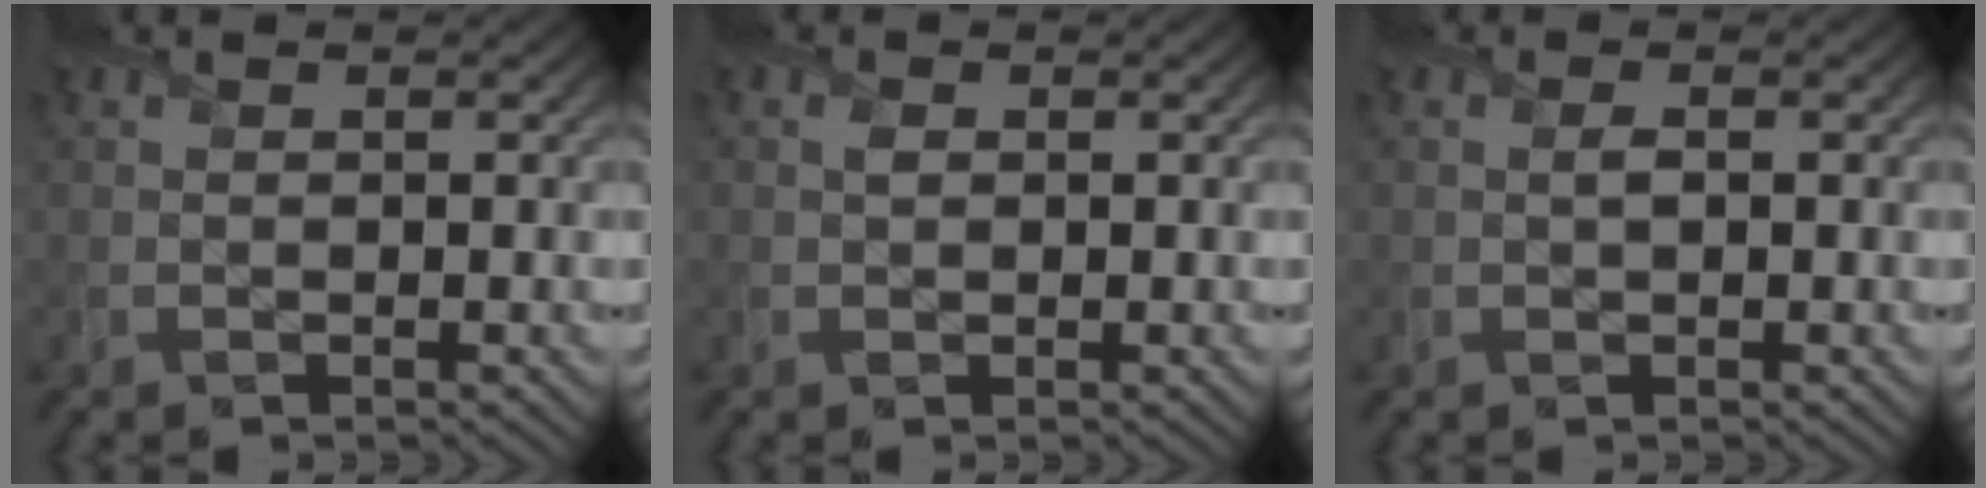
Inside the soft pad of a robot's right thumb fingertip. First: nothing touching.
{"total": 0.7, "force": [0.2, 0.6, 0.3], "torque": [-0.006, -0.001, 0.000]}
{"total": 0.9, "force": [0.0, 0.5, 0.7], "torque": [-0.014, 0.000, -0.002]}